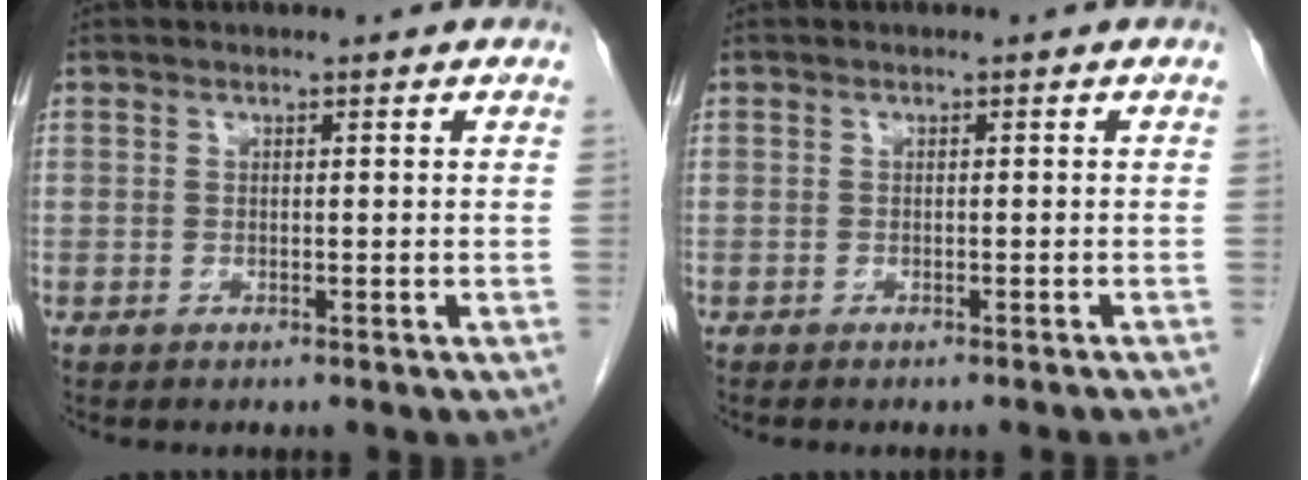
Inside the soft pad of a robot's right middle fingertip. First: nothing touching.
{"total": 2.2, "force": [-2.0, -0.3, 0.9], "torque": [-0.013, 0.004, -0.022]}